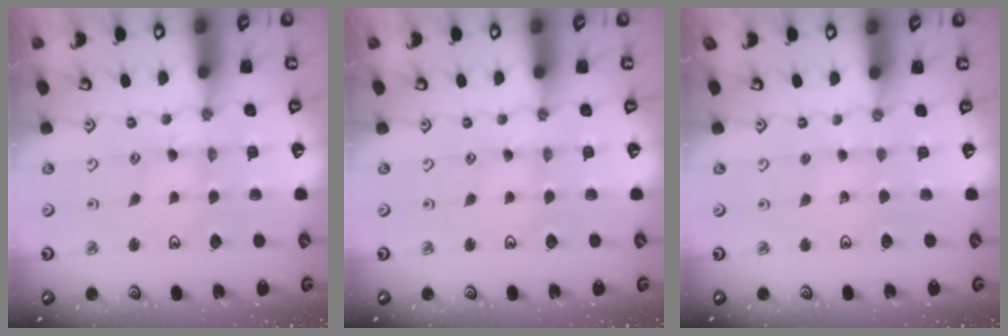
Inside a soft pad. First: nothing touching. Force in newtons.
{"total": 0.8, "press": 0.8, "slide": 0.2}
{"total": 2.2, "press": 2.2, "slide": 0.2}